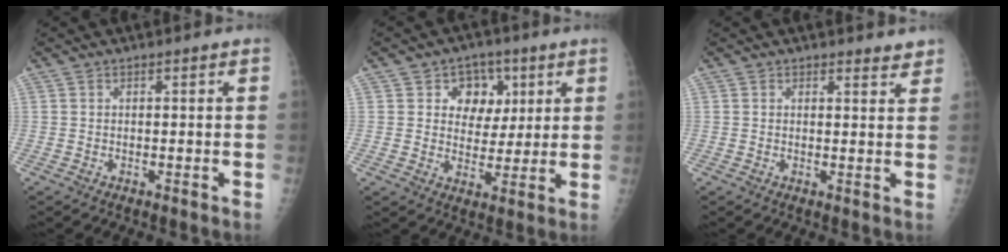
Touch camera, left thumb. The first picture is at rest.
{"total": 8.3, "force": [3.2, 6.8, 3.5], "torque": [-0.003, -0.005, 0.048]}
{"total": 2.2, "force": [2.1, 0.8, 0.3], "torque": [0.010, -0.015, 0.015]}